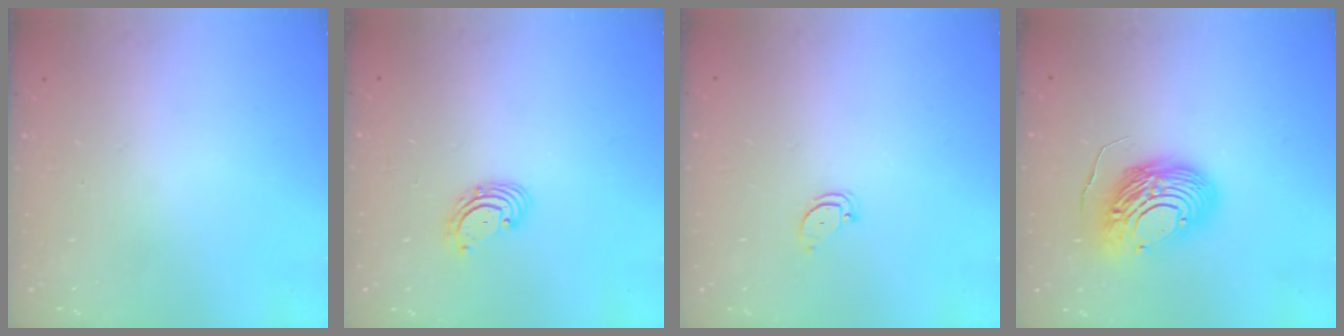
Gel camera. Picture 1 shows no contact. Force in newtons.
{"total": 2.9, "press": 2.9, "slide": 0.3}
{"total": 2.6, "press": 2.6, "slide": 0.0}
{"total": 14.1, "press": 14.1, "slide": 1.2}